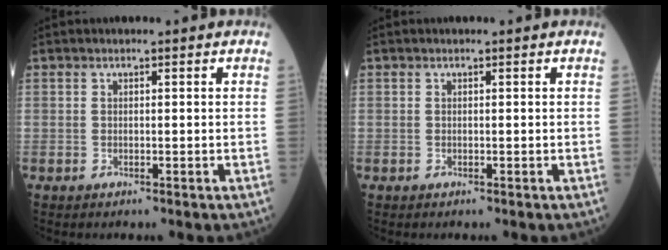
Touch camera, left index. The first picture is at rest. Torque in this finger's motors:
{"motor_torque": [0.00, 0.00, 0.00, 0.00]}